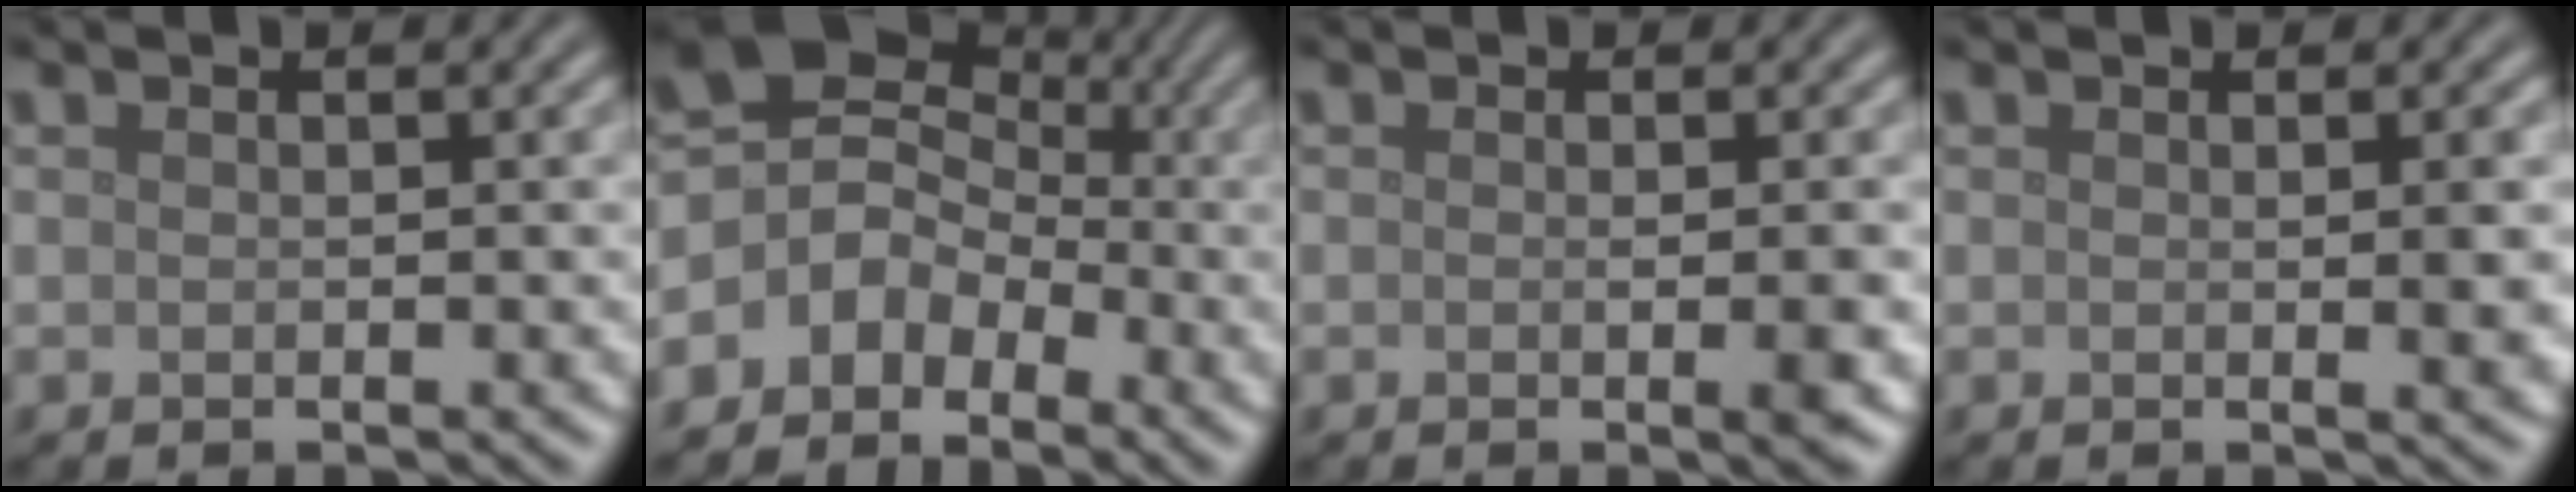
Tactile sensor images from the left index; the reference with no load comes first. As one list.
[{"total": 5.1, "force": [-1.9, 4.2, 2.3], "torque": [-0.030, 0.010, -0.056]}, {"total": 1.9, "force": [-0.3, 0.4, 1.9], "torque": [-0.023, -0.004, -0.004]}, {"total": 2.7, "force": [0.2, 0.7, 2.6], "torque": [-0.028, -0.001, 0.000]}]